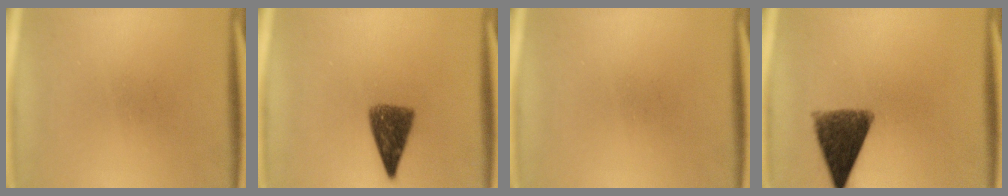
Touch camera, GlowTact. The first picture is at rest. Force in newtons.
{"total": 6.8}
{"total": 0.0}
{"total": 10.1}